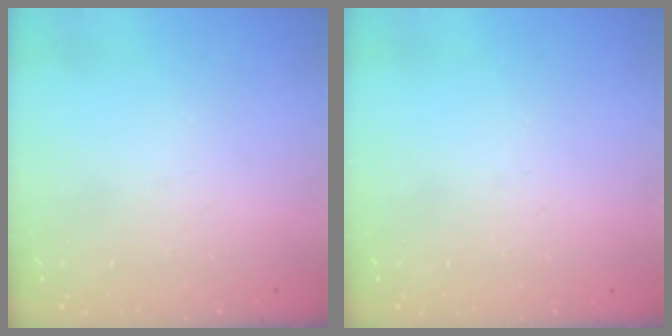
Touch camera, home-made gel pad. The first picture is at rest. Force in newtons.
{"total": 0.0}